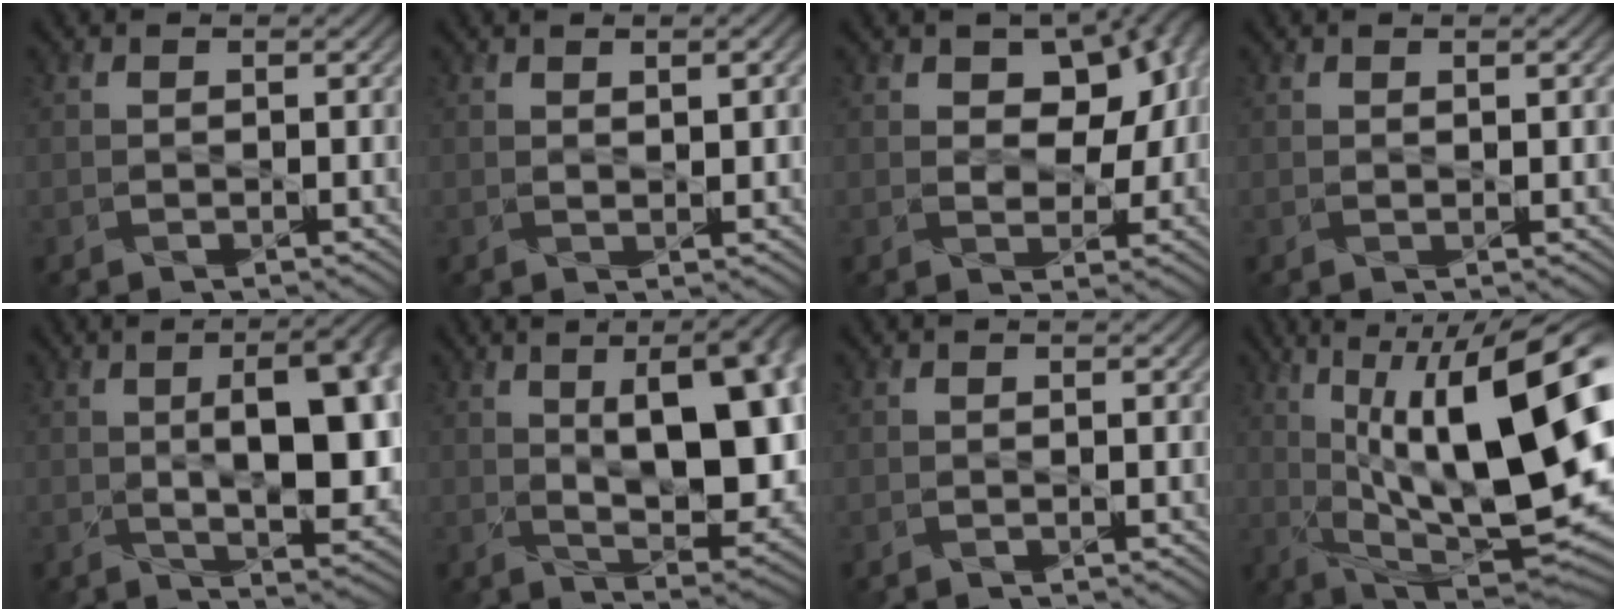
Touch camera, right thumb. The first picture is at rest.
{"total": 2.1, "force": [0.9, 0.5, 1.9], "torque": [-0.029, -0.001, 0.019]}
{"total": 10.6, "force": [3.4, 6.8, 7.5], "torque": [-0.104, 0.016, 0.054]}
{"total": 0.9, "force": [0.4, 0.0, 0.7], "torque": [-0.012, 0.001, 0.007]}
{"total": 12.9, "force": [1.6, 5.2, 11.7], "torque": [-0.144, 0.019, 0.011]}
{"total": 16.3, "force": [3.9, 7.2, 14.1], "torque": [-0.188, 0.029, 0.063]}
{"total": 0.0}
{"total": 19.0, "force": [3.5, 7.0, 17.3], "torque": [-0.282, 0.019, 0.061]}